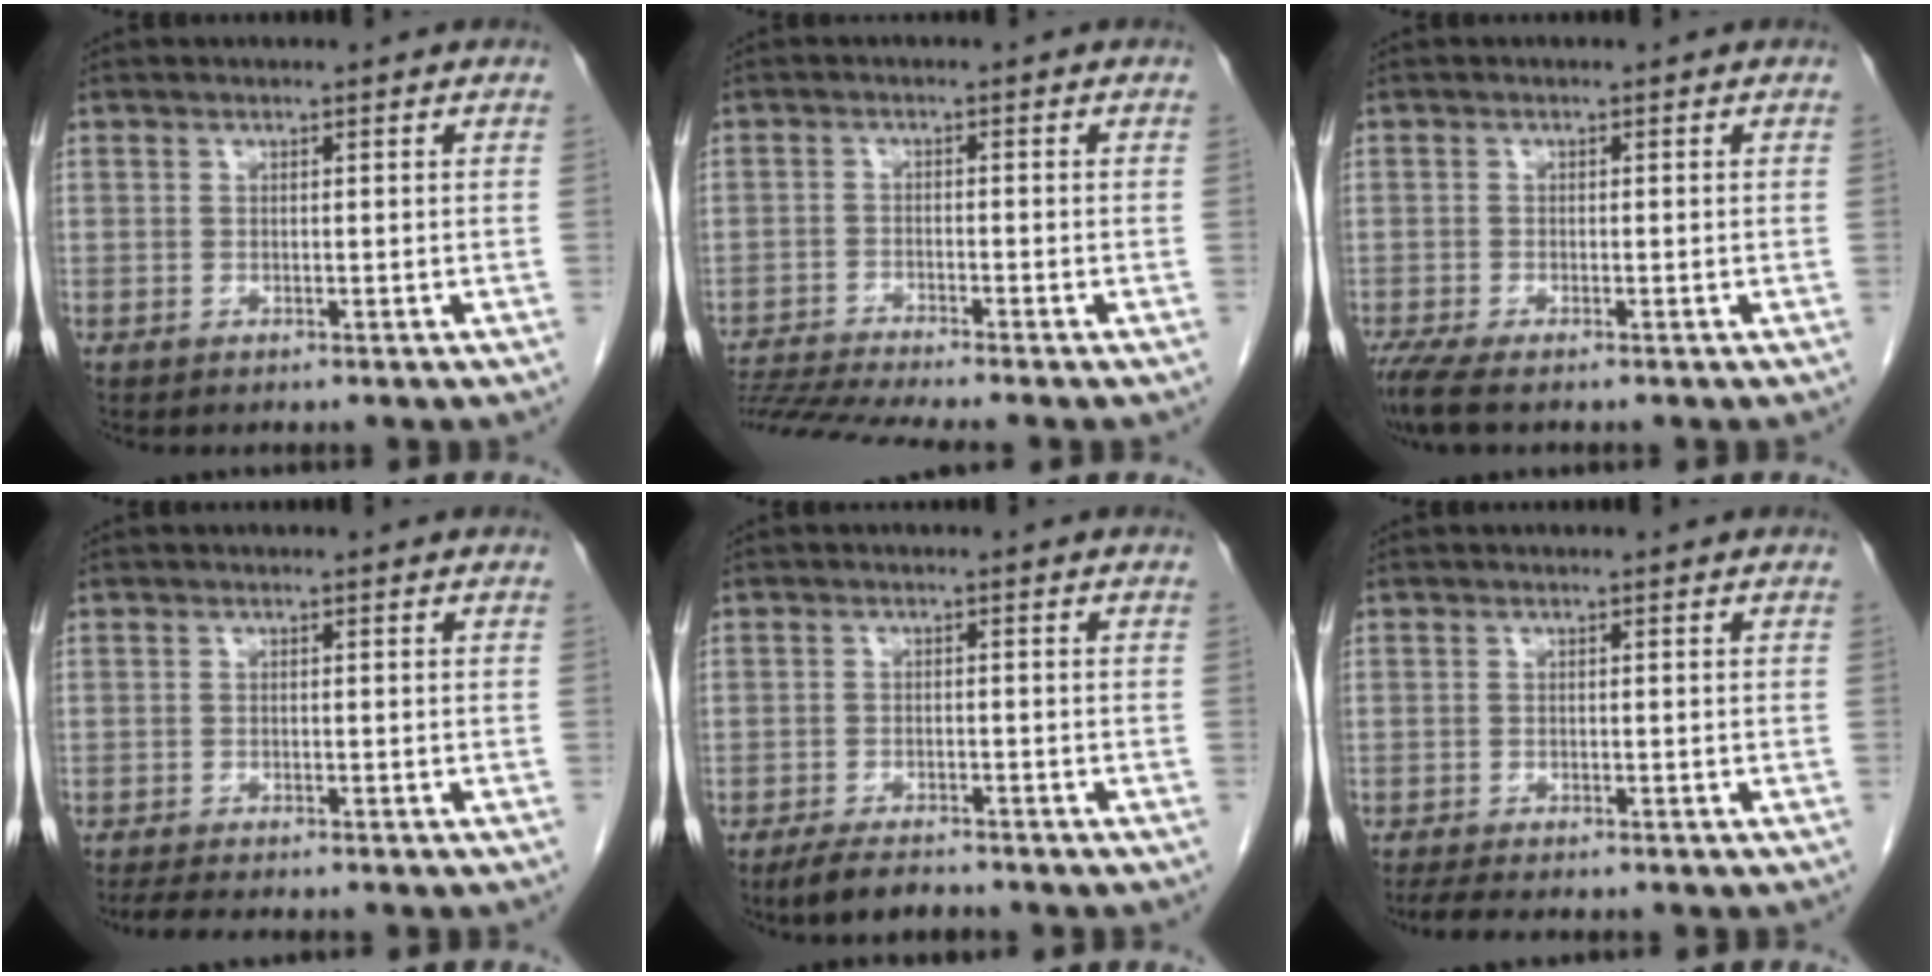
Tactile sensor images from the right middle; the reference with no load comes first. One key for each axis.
{"total": 8.9, "fx": -8.1, "fy": -1.8, "fz": 3.2, "tx": -0.053, "ty": -0.014, "tz": -0.141}
{"total": 3.4, "fx": -2.6, "fy": 0.3, "fz": 2.2, "tx": -0.046, "ty": -0.010, "tz": -0.049}
{"total": 4.2, "fx": -3.6, "fy": 0.5, "fz": 2.0, "tx": -0.034, "ty": -0.011, "tz": -0.053}
{"total": 4.3, "fx": -3.7, "fy": 1.0, "fz": 1.8, "tx": -0.038, "ty": -0.009, "tz": -0.064}
{"total": 4.5, "fx": -3.8, "fy": 0.8, "fz": 2.3, "tx": -0.038, "ty": -0.011, "tz": -0.055}